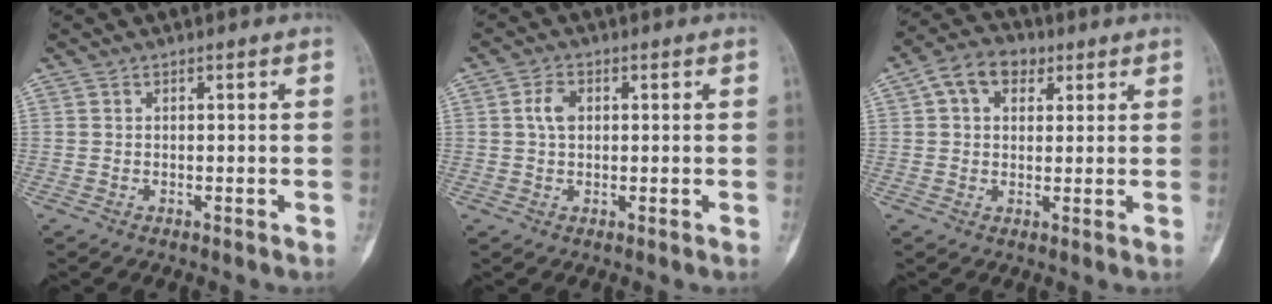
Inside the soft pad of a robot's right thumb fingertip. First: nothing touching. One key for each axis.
{"total": 3.4, "fx": 0.6, "fy": 2.2, "fz": 2.5, "tx": -0.047, "ty": 0.005, "tz": 0.009}
{"total": 8.0, "fx": 3.0, "fy": 5.6, "fz": 4.8, "tx": -0.061, "ty": 0.010, "tz": 0.042}